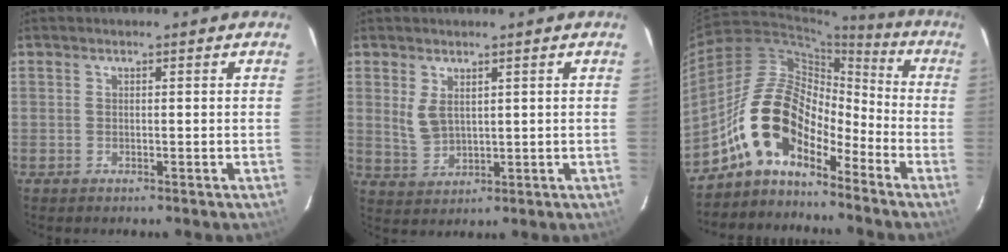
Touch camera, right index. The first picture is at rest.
{"total": 4.1, "force": [1.8, 2.4, 2.9], "torque": [-0.055, -0.005, 0.043]}
{"total": 12.8, "force": [-8.8, 6.5, 6.7], "torque": [-0.112, 0.027, -0.174]}